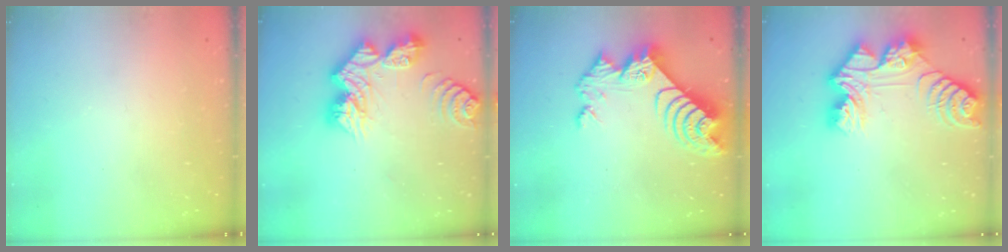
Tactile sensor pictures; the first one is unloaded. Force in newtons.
{"total": 14.1, "press": 14.1, "slide": 1.3}
{"total": 10.0, "press": 10.0, "slide": 0.9}
{"total": 13.7, "press": 13.7, "slide": 1.1}